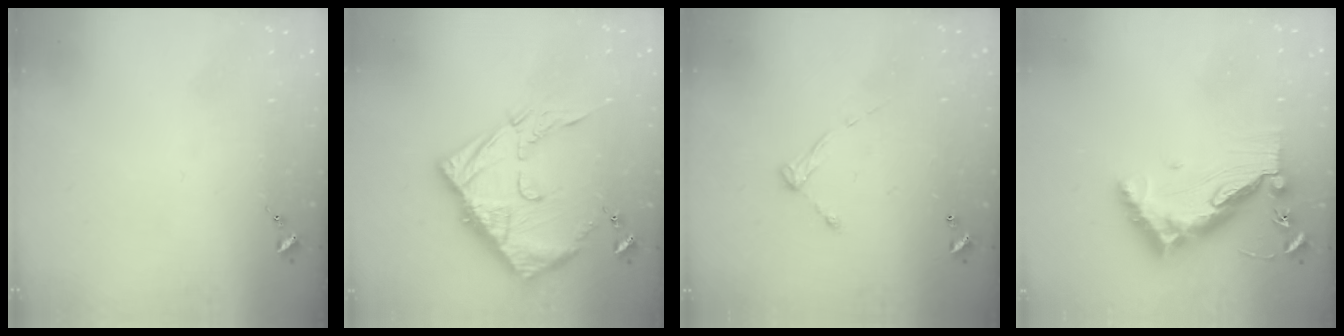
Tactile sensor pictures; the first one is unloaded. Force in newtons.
{"total": 15.6, "press": 15.5, "slide": 1.4}
{"total": 6.9, "press": 6.9, "slide": 0.5}
{"total": 13.4, "press": 13.3, "slide": 1.4}